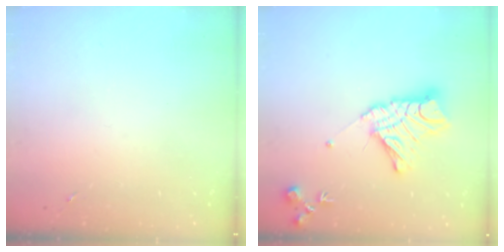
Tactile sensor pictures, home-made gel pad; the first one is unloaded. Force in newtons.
{"total": 15.8, "press": 15.7, "slide": 1.4}